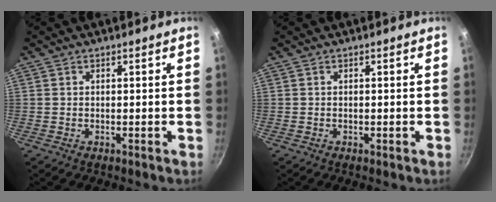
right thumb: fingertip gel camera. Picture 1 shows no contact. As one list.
[{"total": 0.0}]